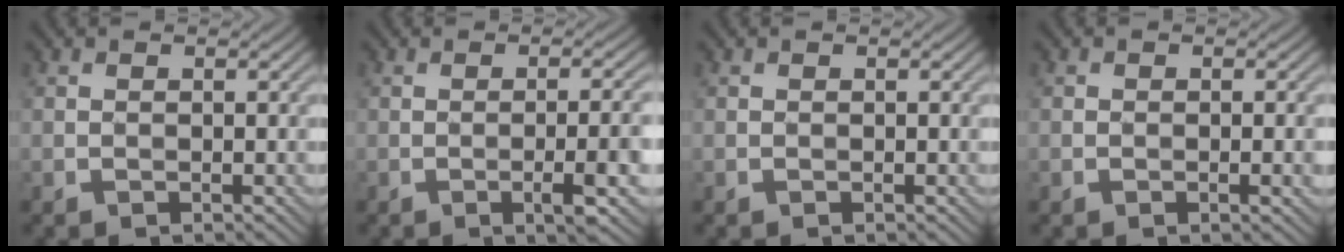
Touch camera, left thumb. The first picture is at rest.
{"total": 5.8, "force": [-1.8, 0.8, 5.5], "torque": [-0.083, 0.004, -0.023]}
{"total": 0.0}
{"total": 1.1, "force": [-0.4, 0.3, 0.9], "torque": [-0.017, -0.002, -0.005]}